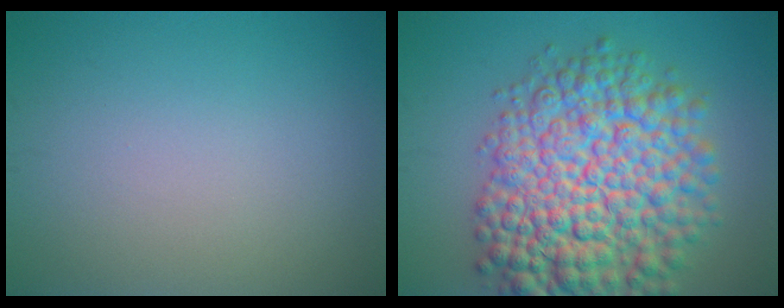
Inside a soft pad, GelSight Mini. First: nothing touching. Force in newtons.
{"total": 12.7, "press": 12.7, "slide": 0.4}